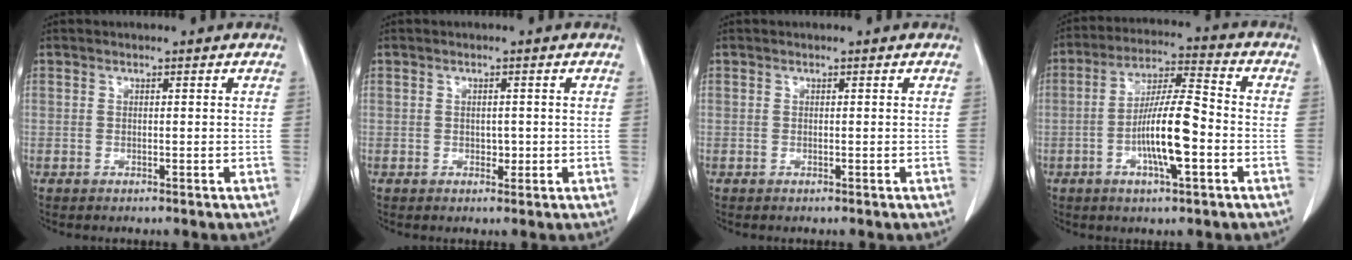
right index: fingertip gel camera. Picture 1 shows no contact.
{"total": 1.4, "force": [-0.1, 0.9, 1.0], "torque": [-0.013, 0.000, 0.001]}
{"total": 0.0}
{"total": 11.2, "force": [-3.0, 1.6, 10.7], "torque": [-0.199, 0.005, -0.057]}